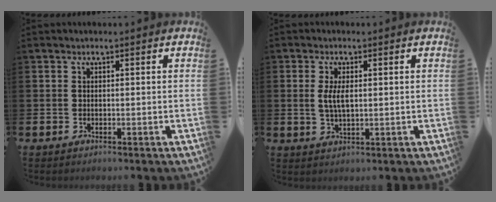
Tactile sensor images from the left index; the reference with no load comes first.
{"total": 3.3, "force": [0.7, 1.3, 3.0], "torque": [-0.061, 0.006, 0.009]}